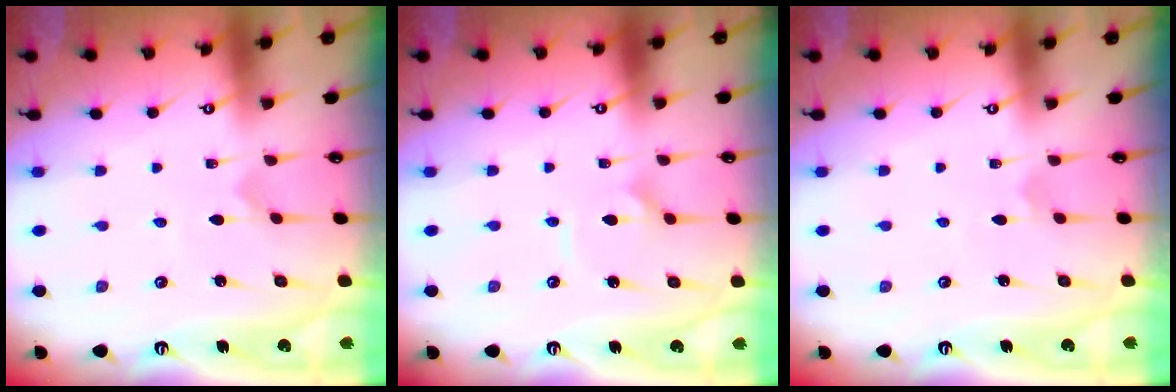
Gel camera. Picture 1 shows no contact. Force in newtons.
{"total": 3.1, "press": 3.1, "slide": 0.1}
{"total": 1.7, "press": 1.7, "slide": 0.1}